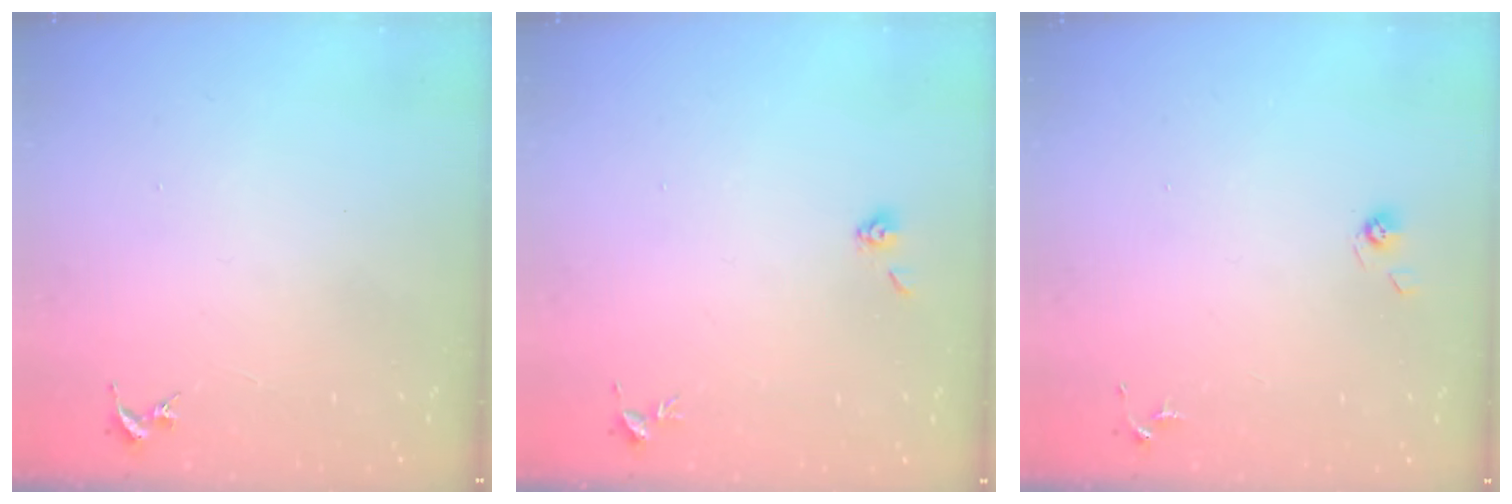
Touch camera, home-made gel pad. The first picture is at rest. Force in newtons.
{"total": 3.7, "press": 3.5, "slide": 1.4}
{"total": 3.8, "press": 3.3, "slide": 1.8}